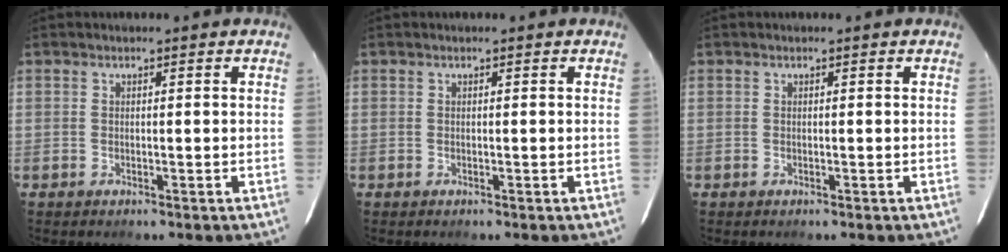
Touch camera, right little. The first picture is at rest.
{"total": 0.0}
{"total": 0.0}